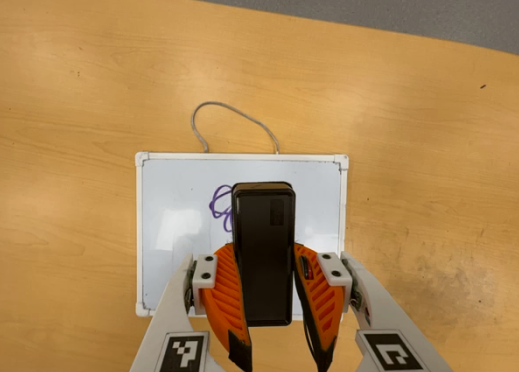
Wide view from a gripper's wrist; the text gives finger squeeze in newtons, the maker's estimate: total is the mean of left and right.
{"total": 8.8, "left": 6.6, "right": 11.0}